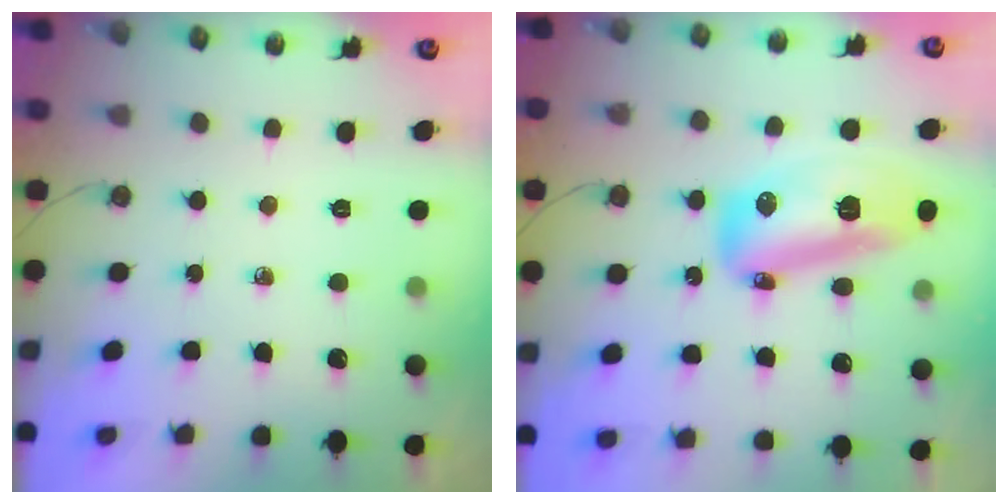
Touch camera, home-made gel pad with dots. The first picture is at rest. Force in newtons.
{"total": 16.5, "press": 16.4, "slide": 1.7}